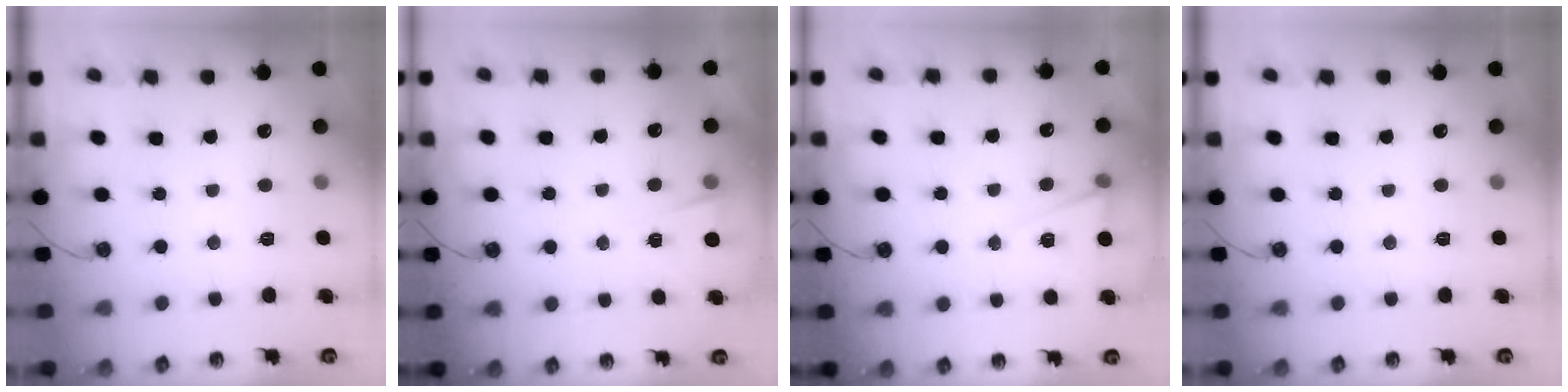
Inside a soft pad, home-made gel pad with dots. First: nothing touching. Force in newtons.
{"total": 1.5, "press": 1.3, "slide": 0.8}
{"total": 6.1, "press": 4.0, "slide": 4.6}
{"total": 0.0}